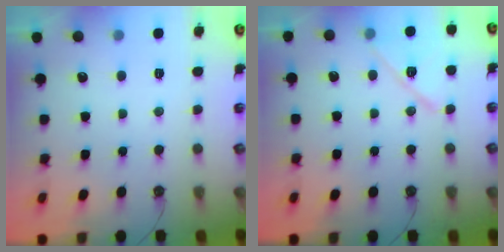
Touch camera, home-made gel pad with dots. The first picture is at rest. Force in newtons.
{"total": 11.4, "press": 11.3, "slide": 1.0}